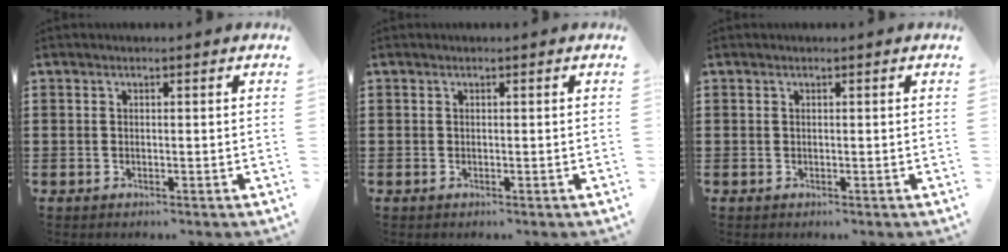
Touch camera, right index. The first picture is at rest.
{"total": 0.0}
{"total": 0.0}